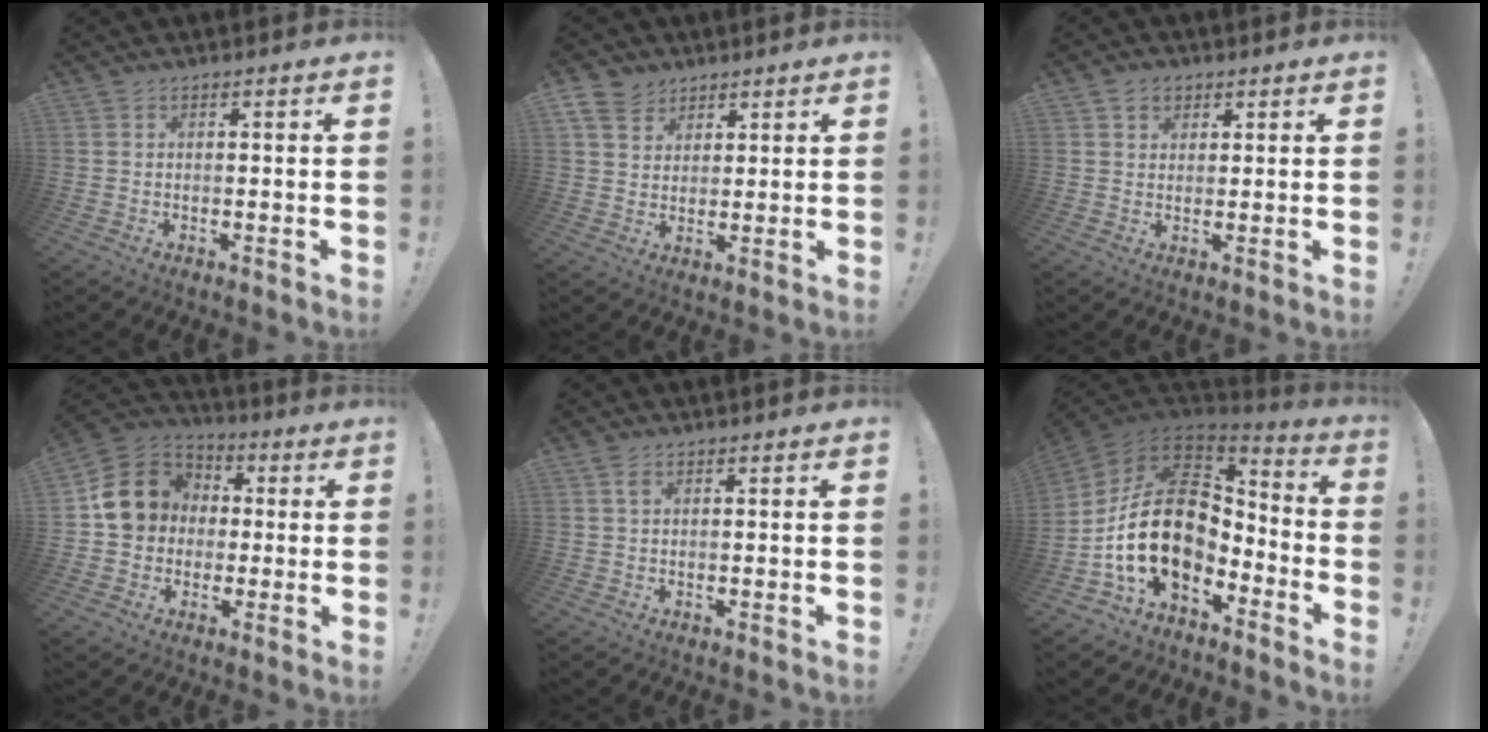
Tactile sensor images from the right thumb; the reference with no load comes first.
{"total": 7.7, "force": [5.2, 5.4, 1.9], "torque": [-0.040, -0.027, 0.104]}
{"total": 3.7, "force": [2.1, 2.9, 1.1], "torque": [-0.007, -0.006, 0.036]}
{"total": 13.3, "force": [1.8, 11.7, 6.3], "torque": [-0.098, 0.013, 0.042]}
{"total": 1.7, "force": [0.7, 0.7, 1.4], "torque": [-0.031, 0.003, 0.011]}
{"total": 22.8, "force": [-0.7, 15.0, 17.2], "torque": [-0.328, 0.006, 0.009]}